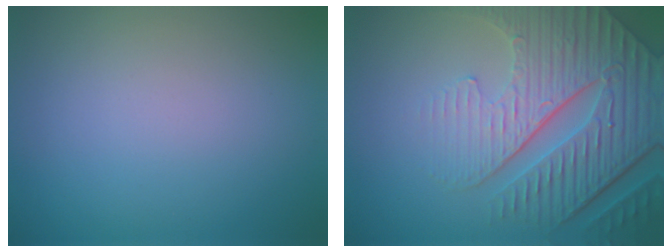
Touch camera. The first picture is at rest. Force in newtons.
{"total": 7.6, "press": 6.0, "slide": 4.7}